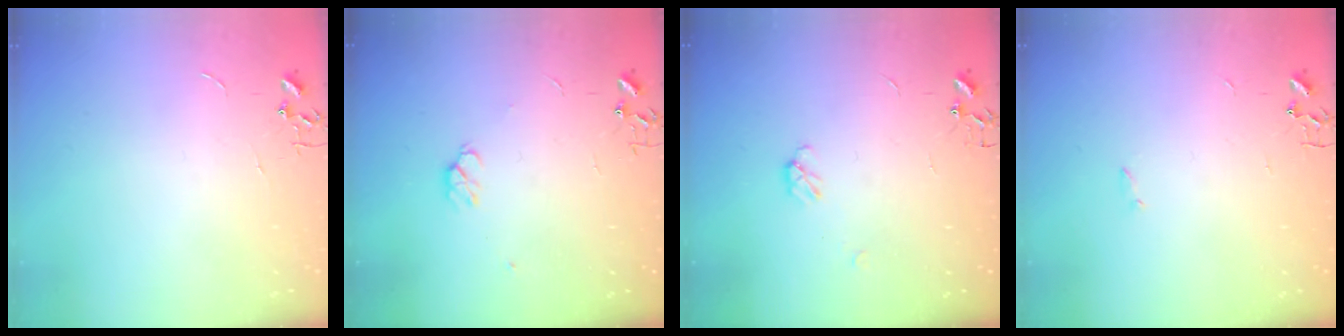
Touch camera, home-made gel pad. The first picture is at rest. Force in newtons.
{"total": 4.4, "press": 4.3, "slide": 0.8}
{"total": 3.9, "press": 3.9, "slide": 0.6}
{"total": 1.3, "press": 1.3, "slide": 0.3}